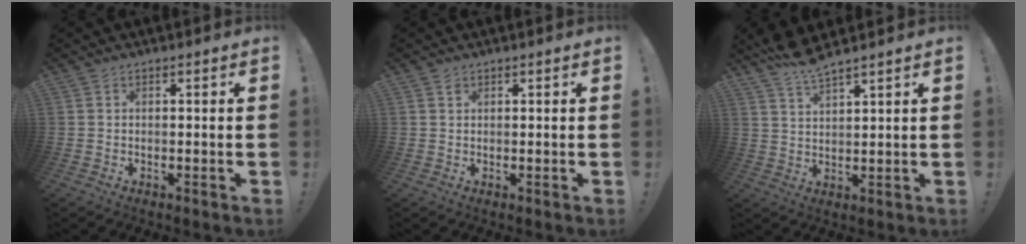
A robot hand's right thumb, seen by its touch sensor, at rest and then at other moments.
{"total": 0.8, "force": [0.5, 0.6, 0.2], "torque": [0.002, -0.002, 0.008]}
{"total": 6.1, "force": [5.5, 0.2, 2.5], "torque": [-0.053, -0.029, 0.099]}